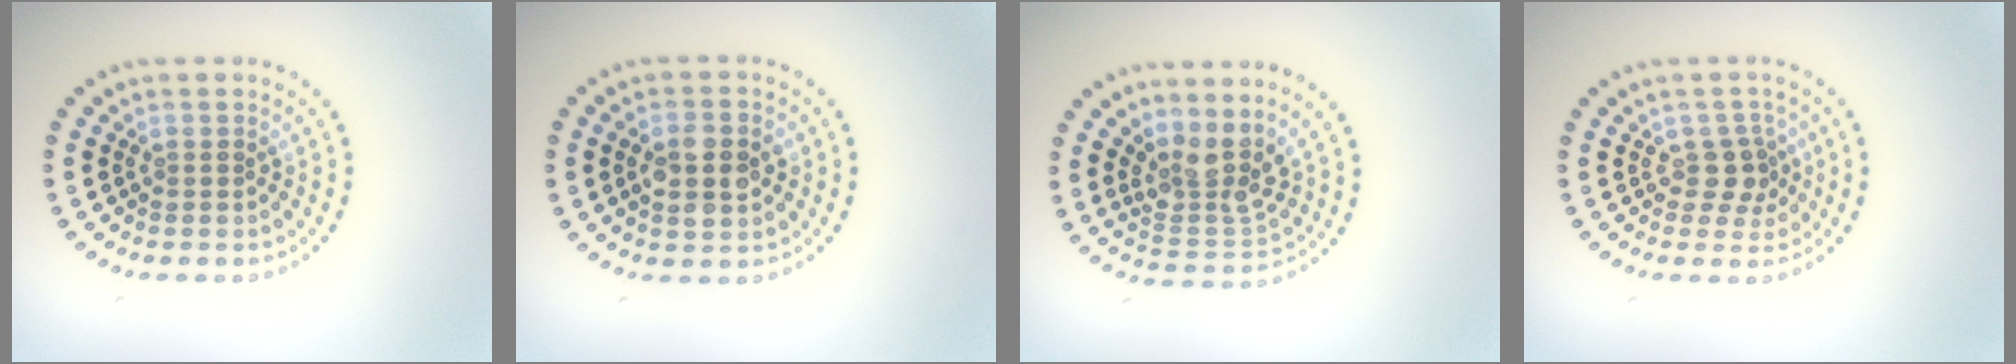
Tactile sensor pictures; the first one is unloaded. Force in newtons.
{"total": 4.0, "press": 4.0, "slide": 0.2}
{"total": 3.7, "press": 2.8, "slide": 2.3}
{"total": 2.2, "press": 1.9, "slide": 1.2}